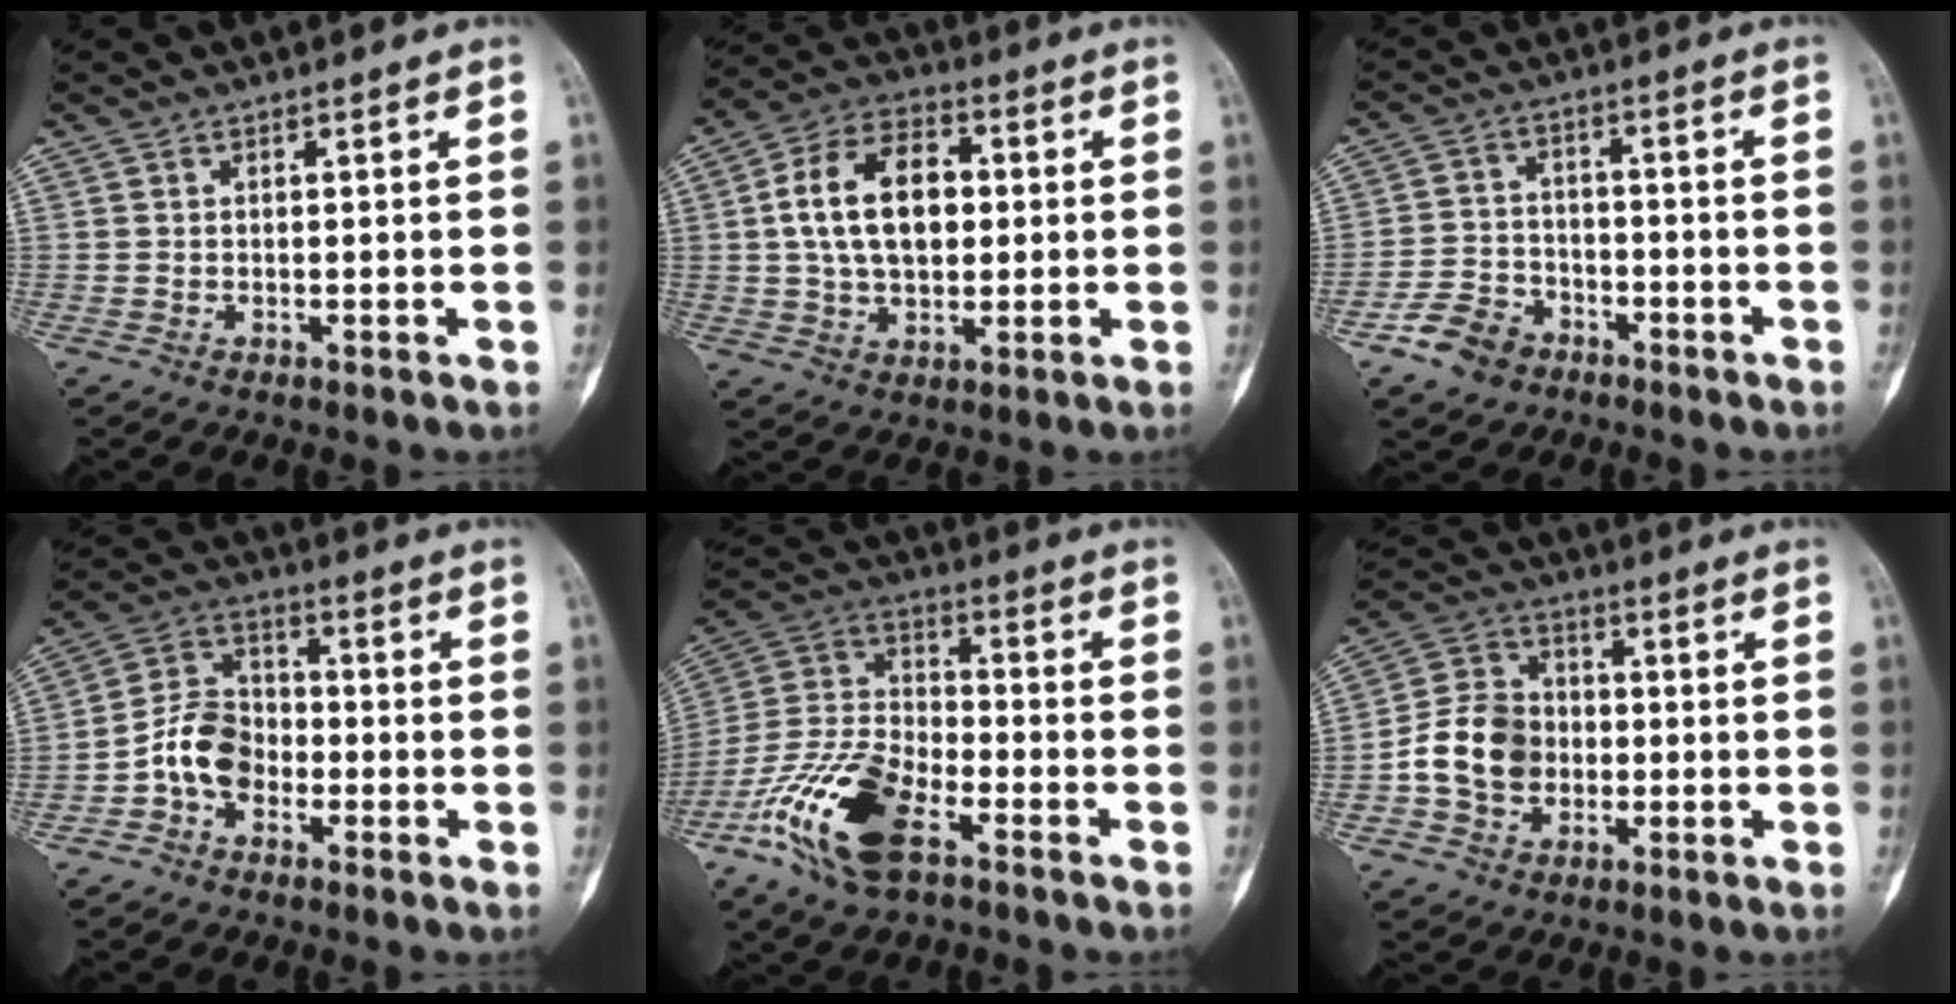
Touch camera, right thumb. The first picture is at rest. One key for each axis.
{"total": 14.7, "fx": 1.6, "fy": 9.3, "fz": 11.2, "tx": -0.175, "ty": 0.016, "tz": 0.022}
{"total": 7.4, "fx": -4.6, "fy": 5.2, "fz": 2.6, "tx": -0.029, "ty": 0.029, "tz": -0.084}
{"total": 8.6, "fx": -3.2, "fy": 6.2, "fz": 5.0, "tx": -0.079, "ty": 0.037, "tz": -0.072}
{"total": 16.9, "fx": -8.8, "fy": 7.6, "fz": 12.2, "tx": -0.255, "ty": 0.035, "tz": -0.176}
{"total": 11.1, "fx": -2.0, "fy": 9.0, "fz": 6.2, "tx": -0.096, "ty": 0.030, "tz": -0.044}